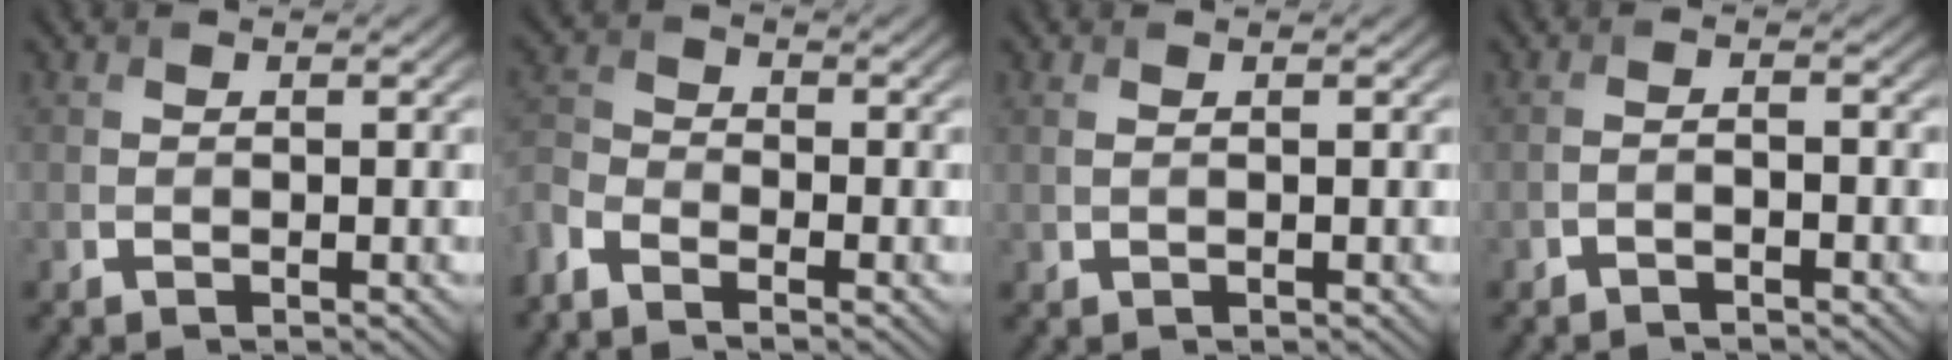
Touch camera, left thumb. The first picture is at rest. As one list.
[{"total": 4.5, "force": [-3.8, 1.6, 1.9], "torque": [-0.054, -0.009, -0.097]}, {"total": 0.5, "force": [0.2, 0.1, 0.5], "torque": [-0.015, 0.000, 0.003]}, {"total": 1.6, "force": [-1.3, 0.2, 0.9], "torque": [-0.013, 0.004, -0.031]}]